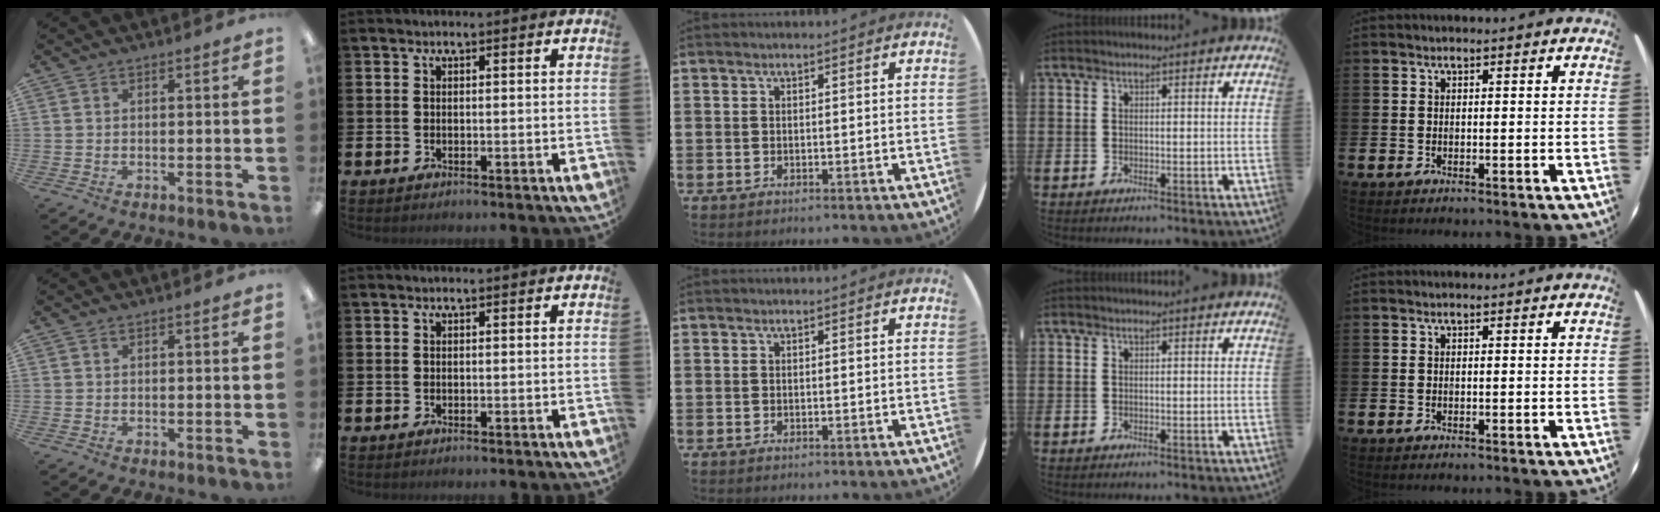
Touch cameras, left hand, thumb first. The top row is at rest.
{}